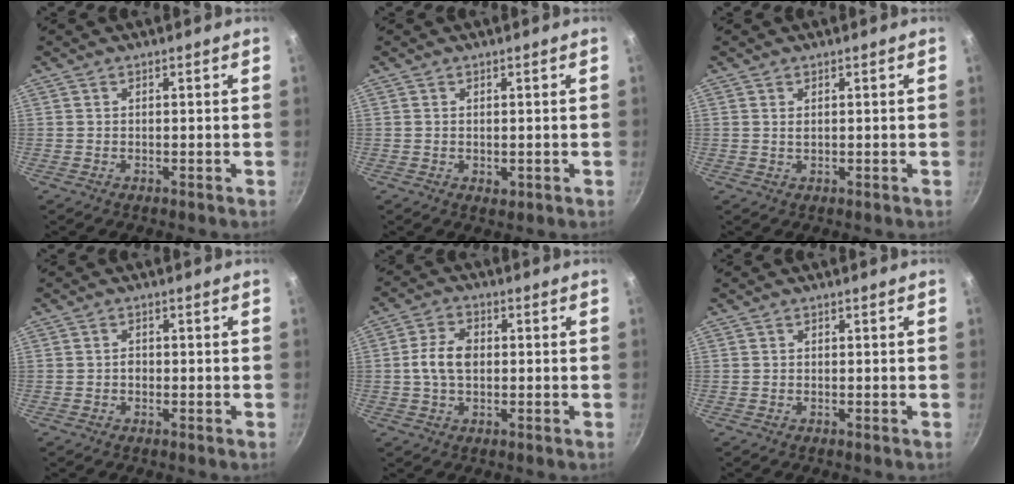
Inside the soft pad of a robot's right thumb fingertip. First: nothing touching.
{"total": 1.4, "force": [0.0, 1.0, 1.0], "torque": [-0.013, -0.003, 0.001]}
{"total": 1.1, "force": [0.4, 0.6, 0.8], "torque": [-0.015, 0.001, 0.007]}
{"total": 1.3, "force": [-0.3, 1.1, 0.7], "torque": [-0.009, 0.006, -0.005]}
{"total": 6.8, "force": [0.1, 4.5, 5.1], "torque": [-0.092, 0.016, -0.005]}
{"total": 0.0}